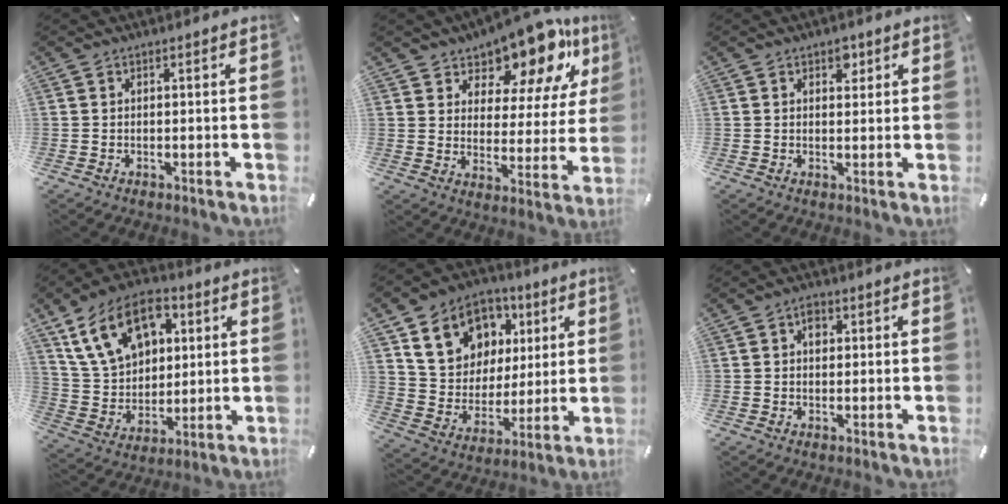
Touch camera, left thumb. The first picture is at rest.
{"total": 14.0, "force": [12.3, 5.2, 4.1], "torque": [-0.077, -0.107, 0.213]}
{"total": 2.7, "force": [1.5, 1.8, 1.3], "torque": [-0.005, -0.006, 0.022]}
{"total": 16.5, "force": [7.4, 11.7, 9.1], "torque": [-0.182, -0.013, 0.141]}
{"total": 15.7, "force": [6.8, 13.0, 5.6], "torque": [-0.100, -0.023, 0.136]}
{"total": 2.4, "force": [0.6, 1.8, 1.5], "torque": [-0.015, 0.002, 0.005]}